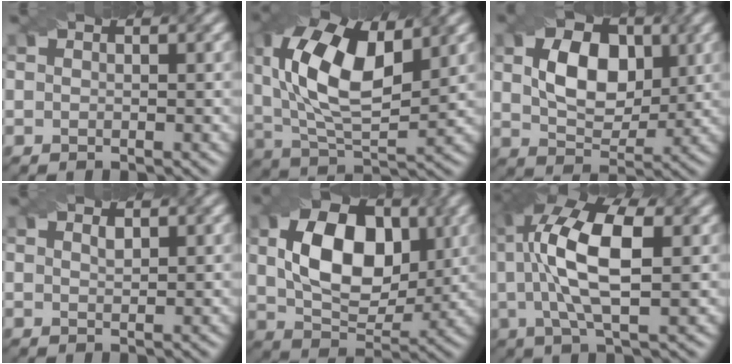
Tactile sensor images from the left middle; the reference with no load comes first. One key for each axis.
{"total": 11.5, "fx": 3.3, "fy": 5.3, "fz": 9.7, "tx": -0.180, "ty": 0.010, "tz": 0.053}
{"total": 6.7, "fx": 1.5, "fy": 4.5, "fz": 4.8, "tx": -0.090, "ty": 0.000, "tz": 0.025}
{"total": 0.7, "fx": 0.5, "fy": 0.2, "fz": 0.4, "tx": -0.010, "ty": -0.001, "tz": 0.011}
{"total": 9.5, "fx": 1.8, "fy": 6.0, "fz": 7.1, "tx": -0.132, "ty": 0.004, "tz": 0.037}
{"total": 9.7, "fx": 1.8, "fy": 3.7, "fz": 8.8, "tx": -0.172, "ty": 0.018, "tz": 0.026}